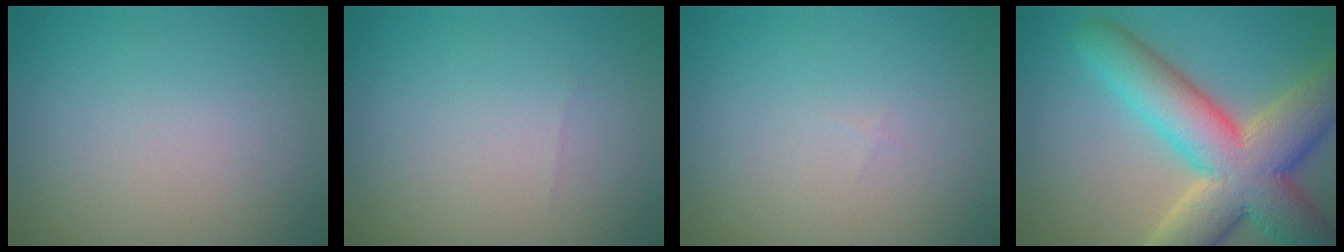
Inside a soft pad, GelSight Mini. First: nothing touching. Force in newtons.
{"total": 0.0}
{"total": 0.0}
{"total": 11.7, "press": 11.7, "slide": 0.9}